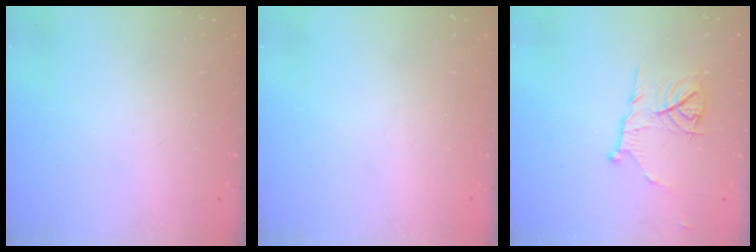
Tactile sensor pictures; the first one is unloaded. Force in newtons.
{"total": 0.0}
{"total": 10.3, "press": 10.3, "slide": 0.6}